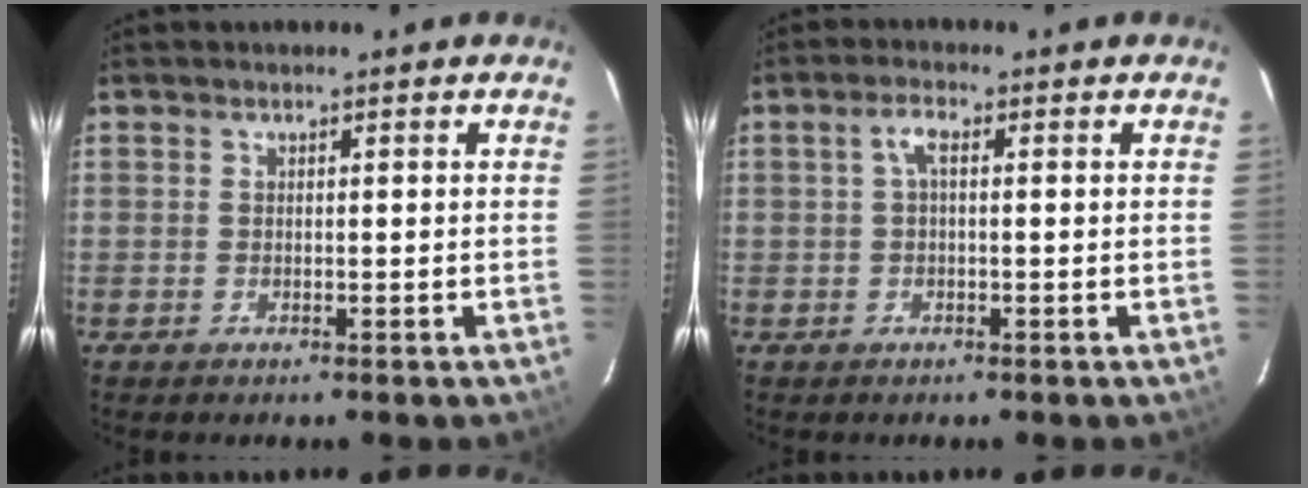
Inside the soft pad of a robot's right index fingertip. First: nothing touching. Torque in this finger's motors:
{"motor_torque": [0.36, -0.06, 0.19, 0.05]}